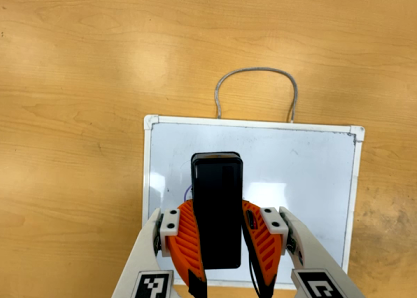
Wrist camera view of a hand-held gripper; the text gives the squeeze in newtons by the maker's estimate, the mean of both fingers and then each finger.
{"total": 9.1, "left": 7.9, "right": 10.4}